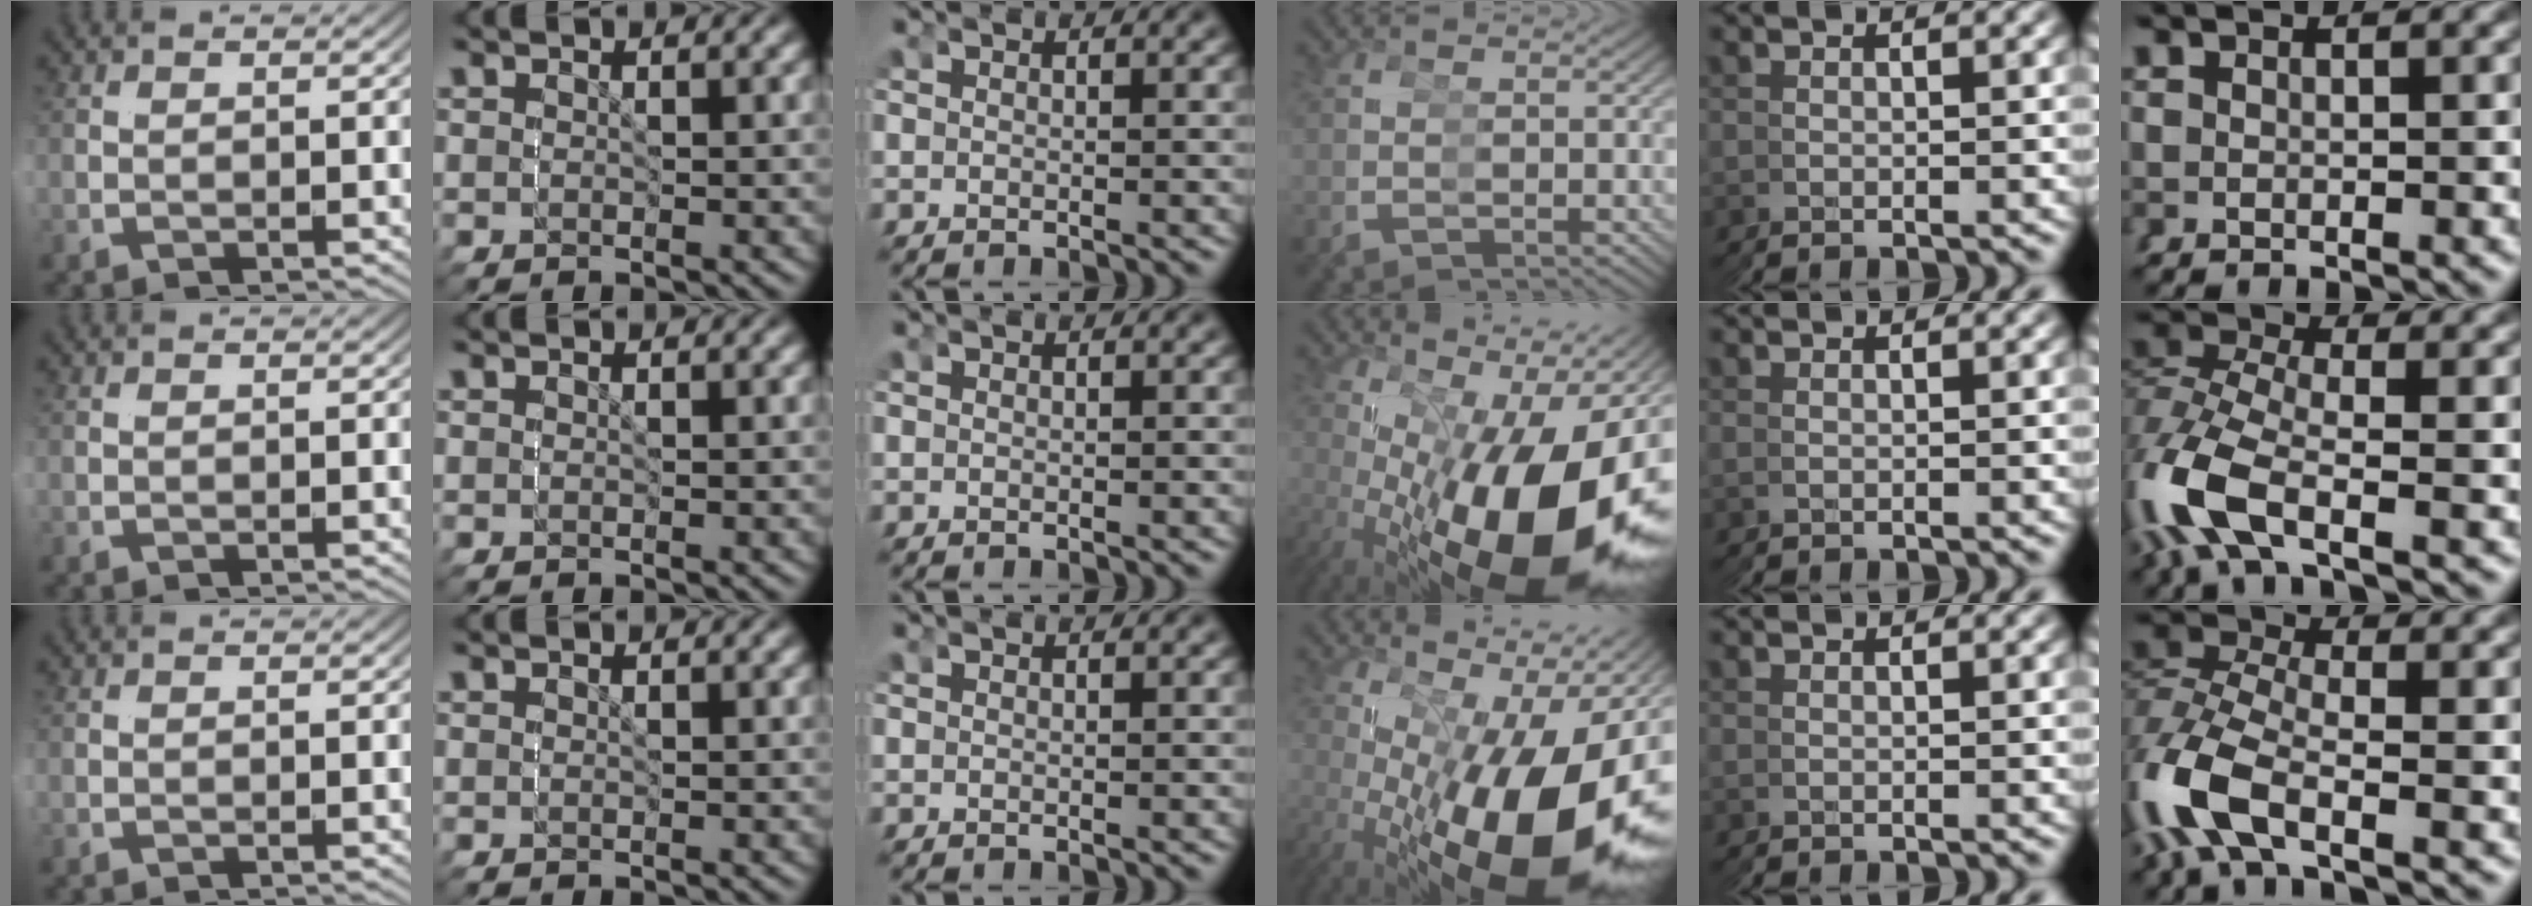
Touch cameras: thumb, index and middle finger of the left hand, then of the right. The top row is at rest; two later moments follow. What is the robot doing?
{"motion": "grasp_and_lifting", "object": "screwdriver"}